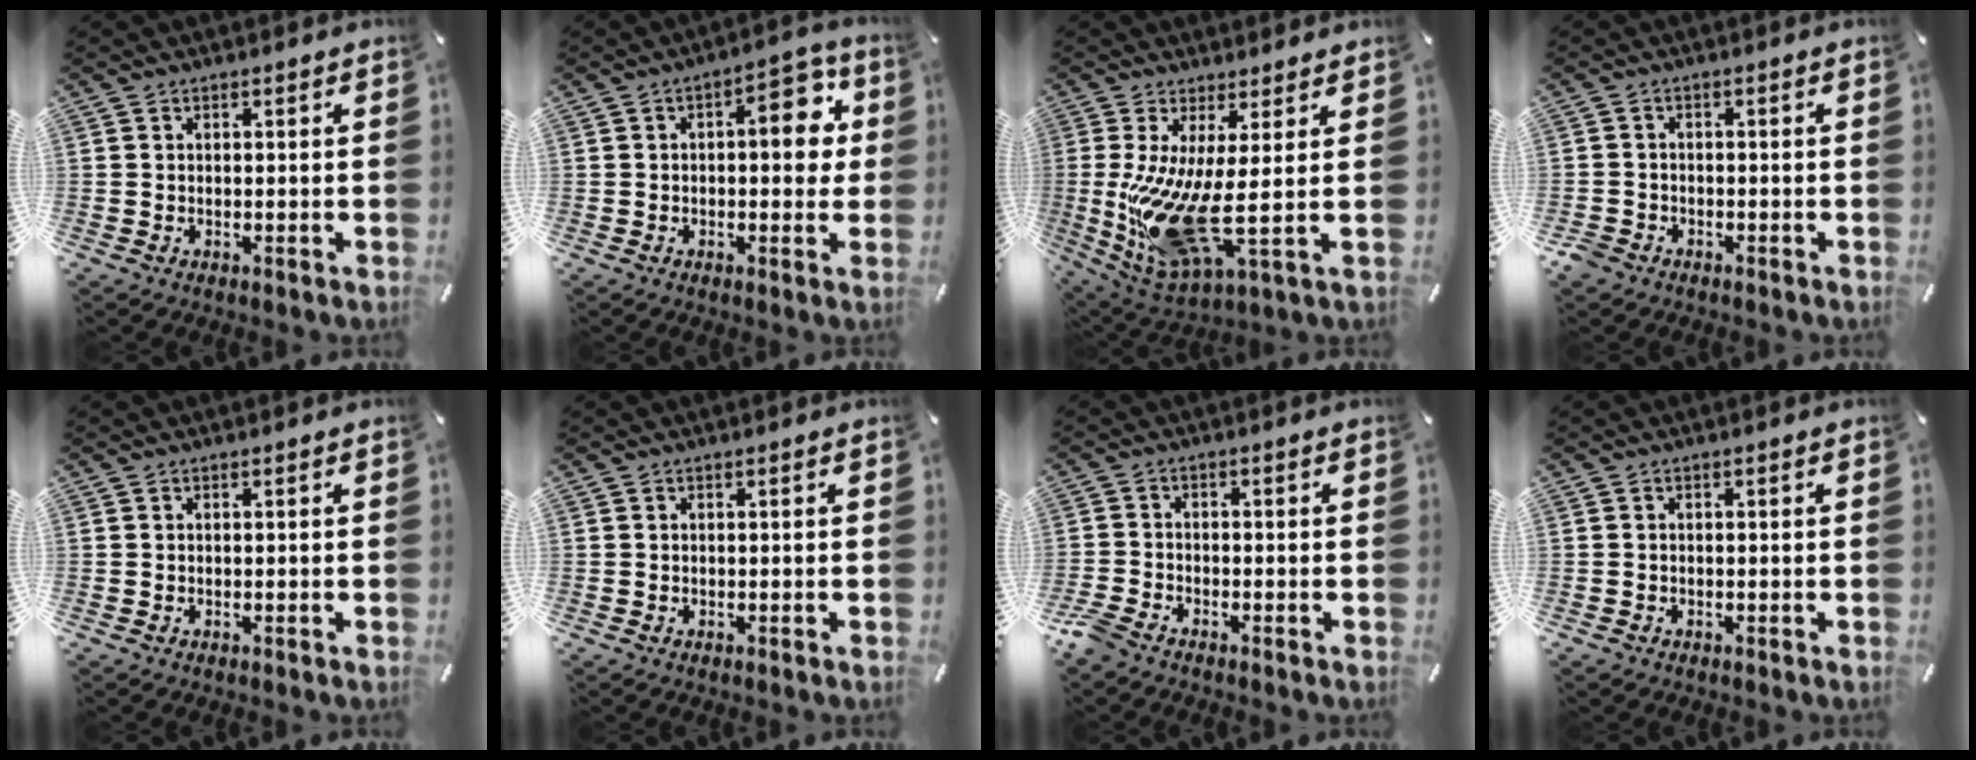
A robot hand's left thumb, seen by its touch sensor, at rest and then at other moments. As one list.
[{"total": 10.1, "force": [1.7, 5.2, 8.4], "torque": [-0.096, -0.004, 0.017]}, {"total": 14.5, "force": [0.6, 3.3, 14.1], "torque": [-0.299, -0.040, 0.013]}, {"total": 2.4, "force": [-1.6, 1.7, 0.6], "torque": [-0.016, 0.007, -0.034]}, {"total": 0.0}, {"total": 0.0}, {"total": 3.3, "force": [-2.7, 1.2, 1.3], "torque": [-0.047, 0.005, -0.060]}, {"total": 0.6, "force": [-0.3, 0.5, 0.2], "torque": [-0.003, 0.002, -0.007]}]